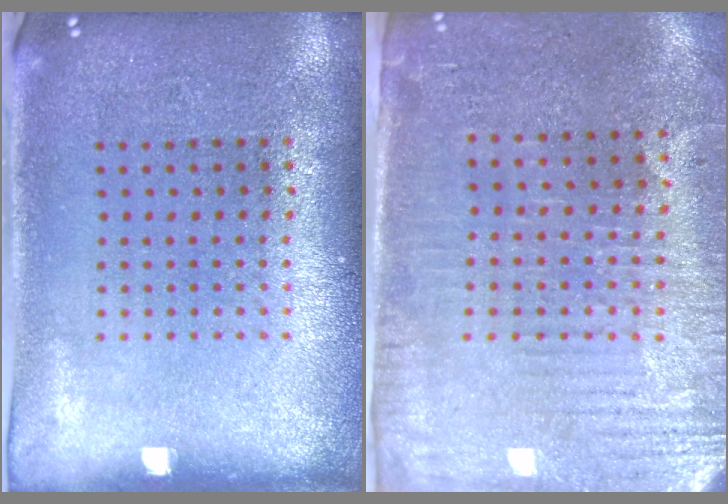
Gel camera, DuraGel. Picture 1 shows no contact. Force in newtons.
{"total": 3.2, "press": 2.9, "slide": 1.3}